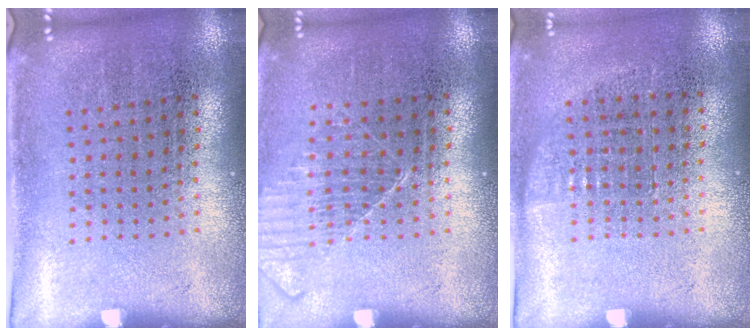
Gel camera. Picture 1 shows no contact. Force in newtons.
{"total": 1.1, "press": 1.1, "slide": 0.1}
{"total": 0.7, "press": 0.6, "slide": 0.3}